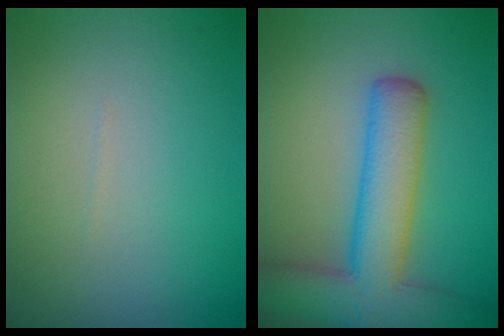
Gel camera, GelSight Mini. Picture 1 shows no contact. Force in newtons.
{"total": 7.6, "press": 7.6, "slide": 0.4}